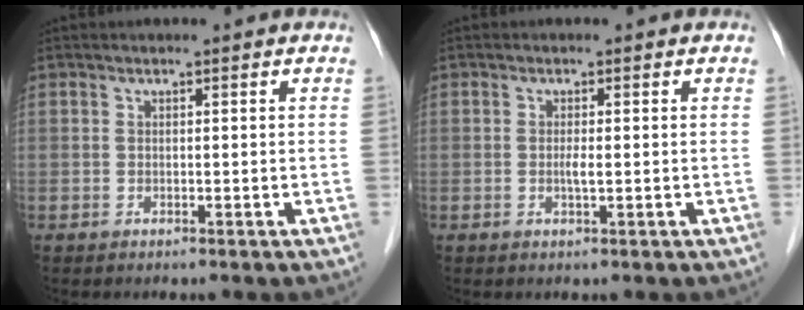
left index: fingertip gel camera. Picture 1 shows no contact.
{"total": 1.2, "force": [-0.1, 0.1, 1.2], "torque": [-0.026, -0.002, -0.002]}